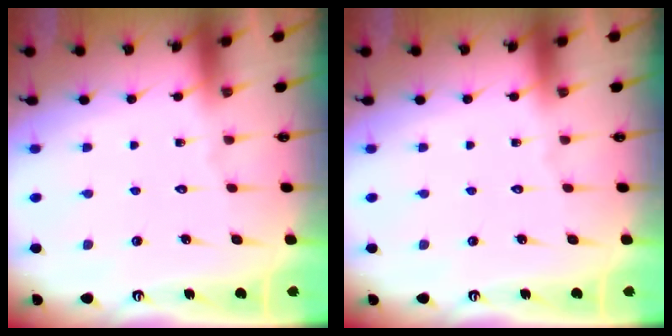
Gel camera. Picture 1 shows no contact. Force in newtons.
{"total": 0.0}